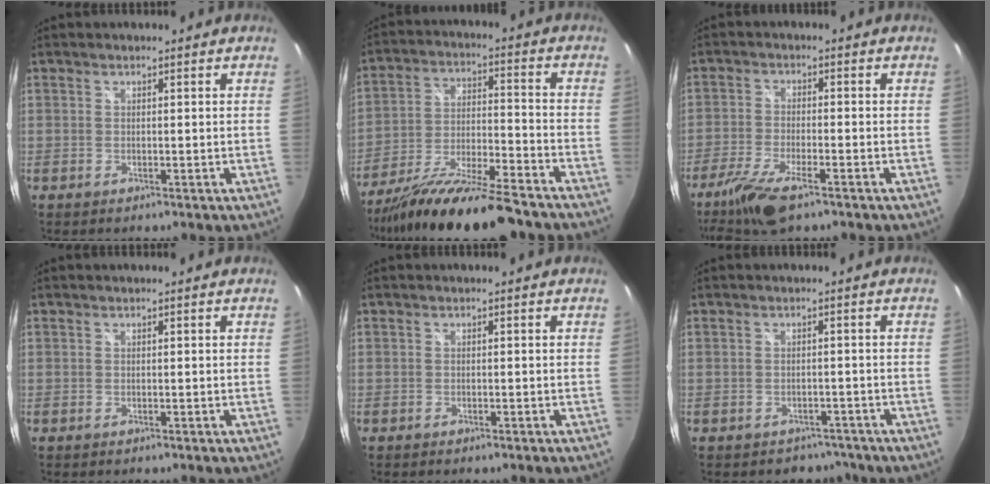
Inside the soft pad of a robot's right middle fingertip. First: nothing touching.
{"total": 19.6, "force": [-16.1, 2.5, 10.9], "torque": [-0.210, -0.043, -0.267]}
{"total": 10.0, "force": [-6.9, 2.4, 6.8], "torque": [-0.159, -0.032, -0.133]}
{"total": 0.0}
{"total": 0.6, "force": [-0.5, 0.2, 0.2], "torque": [-0.005, -0.003, -0.010]}
{"total": 4.6, "force": [-3.8, 2.7, 0.3], "torque": [-0.005, 0.004, -0.048]}